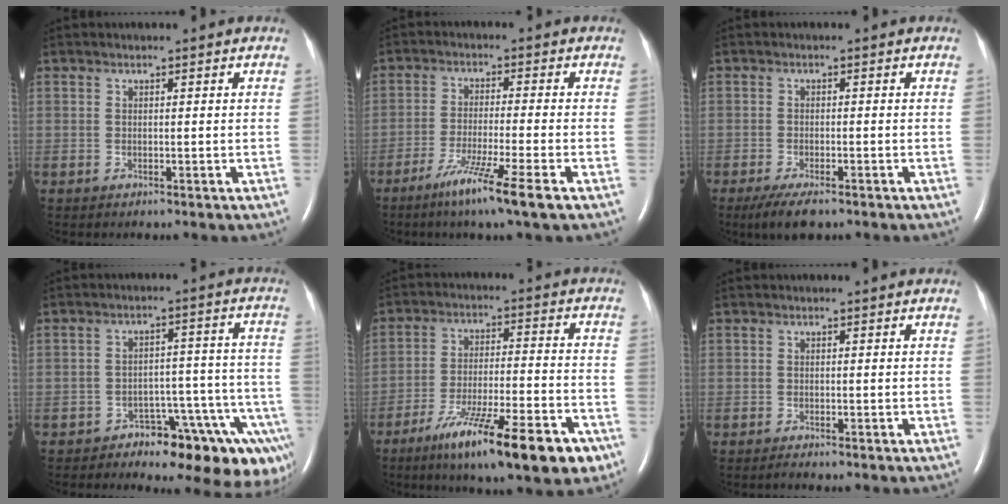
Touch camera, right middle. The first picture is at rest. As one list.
[{"total": 8.9, "force": [-5.3, -1.2, 7.1], "torque": [-0.130, -0.029, -0.094]}, {"total": 5.1, "force": [-3.5, 1.3, 3.4], "torque": [-0.065, -0.012, -0.056]}, {"total": 13.4, "force": [-10.0, 5.1, 7.4], "torque": [-0.021, 0.057, -0.126]}, {"total": 17.8, "force": [-11.2, 2.7, 13.5], "torque": [-0.179, -0.024, -0.180]}, {"total": 0.5, "force": [-0.5, -0.1, 0.2], "torque": [-0.006, -0.001, -0.009]}]